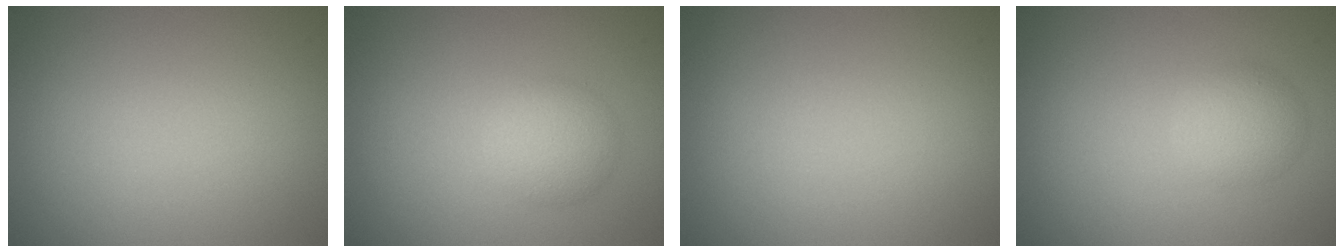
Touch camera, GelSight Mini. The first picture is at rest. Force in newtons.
{"total": 2.7, "press": 2.7, "slide": 0.0}
{"total": 0.0}
{"total": 2.4, "press": 2.4, "slide": 0.0}